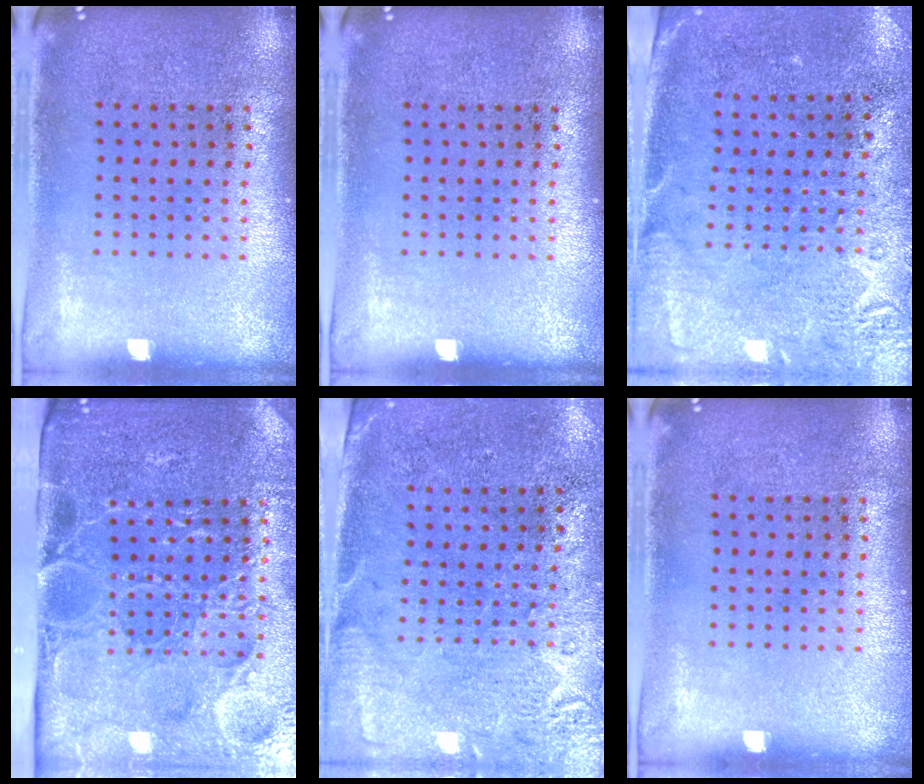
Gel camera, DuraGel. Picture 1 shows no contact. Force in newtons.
{"total": 0.0}
{"total": 2.7, "press": 2.3, "slide": 1.5}
{"total": 5.0, "press": 4.2, "slide": 2.6}
{"total": 2.8, "press": 2.4, "slide": 1.5}
{"total": 0.0}